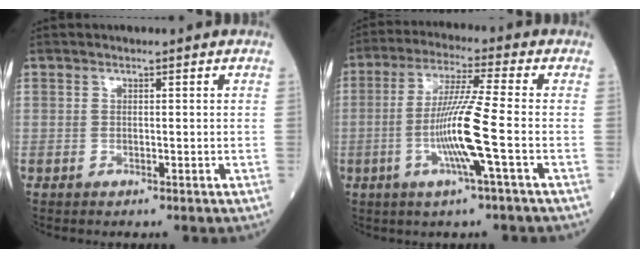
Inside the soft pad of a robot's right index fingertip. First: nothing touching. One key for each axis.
{"total": 10.1, "fx": -2.5, "fy": -1.3, "fz": 9.7, "tx": -0.191, "ty": -0.009, "tz": -0.049}